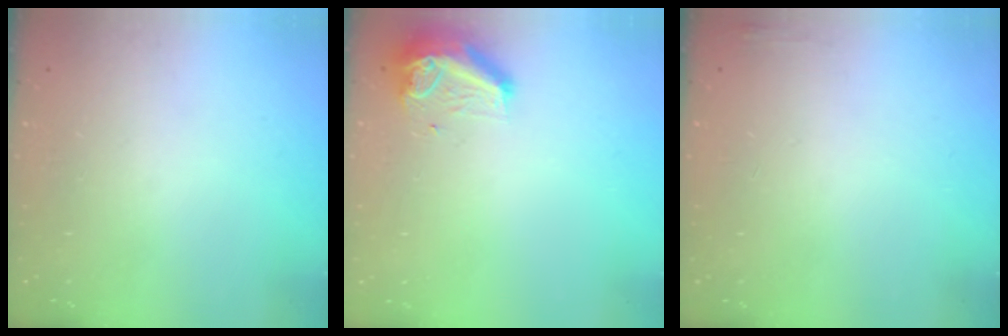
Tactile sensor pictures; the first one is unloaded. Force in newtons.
{"total": 9.6, "press": 9.5, "slide": 0.6}
{"total": 3.5, "press": 3.1, "slide": 1.6}